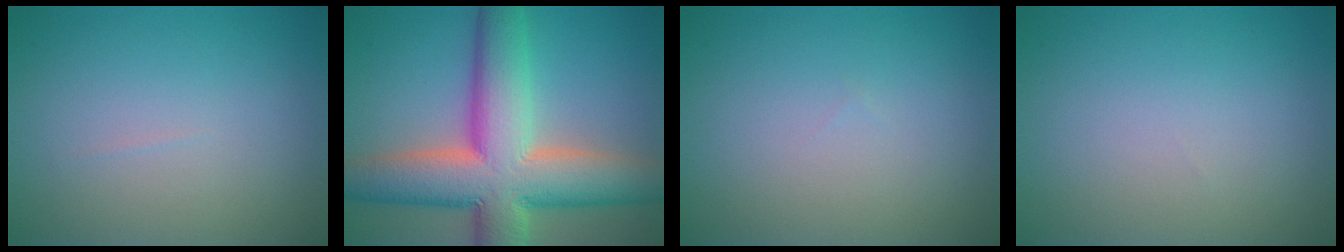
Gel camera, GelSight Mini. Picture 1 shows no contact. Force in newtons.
{"total": 12.9, "press": 12.8, "slide": 0.7}
{"total": 0.0}
{"total": 0.0}